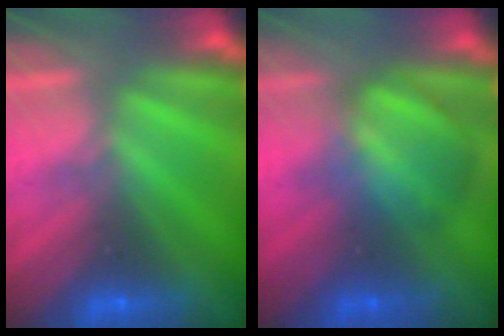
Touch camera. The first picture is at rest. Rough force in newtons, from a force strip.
{"total": 2.8}